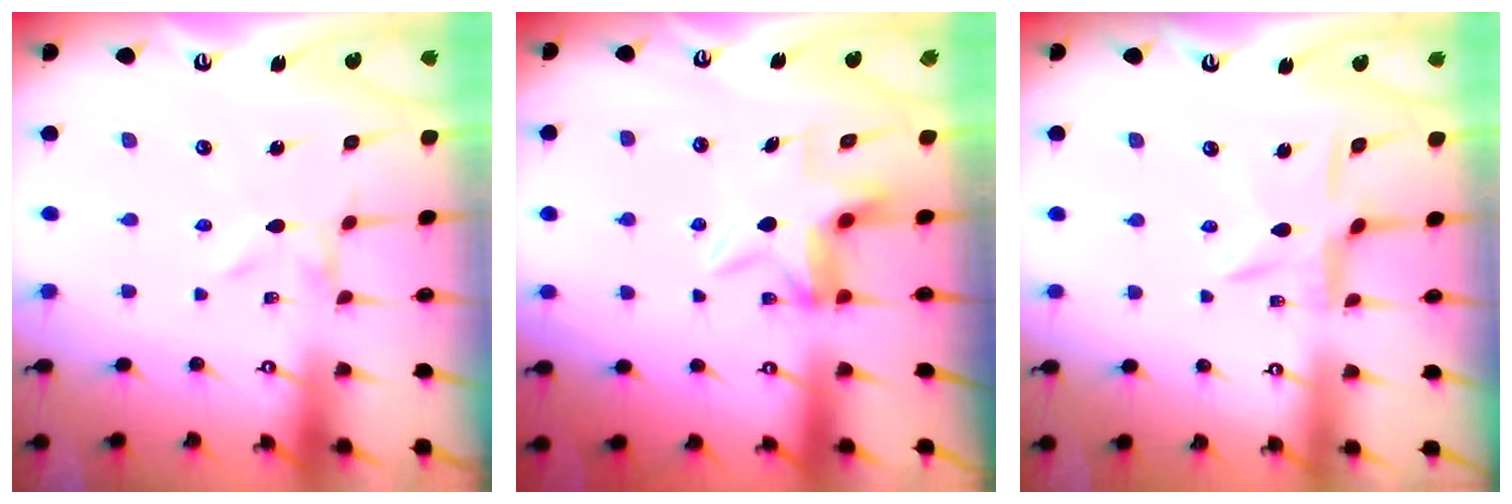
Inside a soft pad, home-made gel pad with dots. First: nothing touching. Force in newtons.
{"total": 5.8, "press": 5.6, "slide": 1.7}
{"total": 8.8, "press": 8.7, "slide": 0.9}